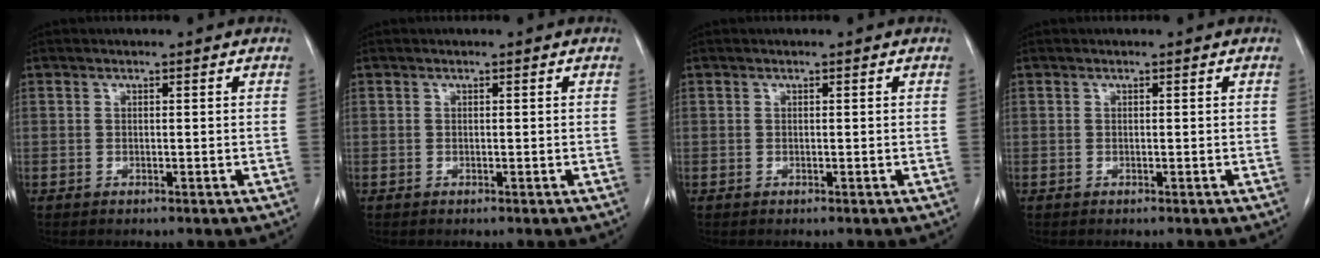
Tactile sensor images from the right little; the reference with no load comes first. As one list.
[{"total": 0.0}, {"total": 0.0}, {"total": 0.0}]